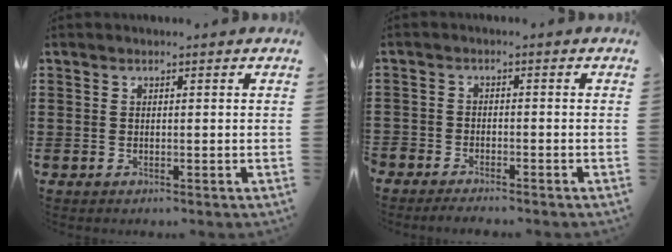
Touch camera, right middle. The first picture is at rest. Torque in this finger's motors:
{"motor_torque": [0.35, -0.19, 0.62, 0.09]}